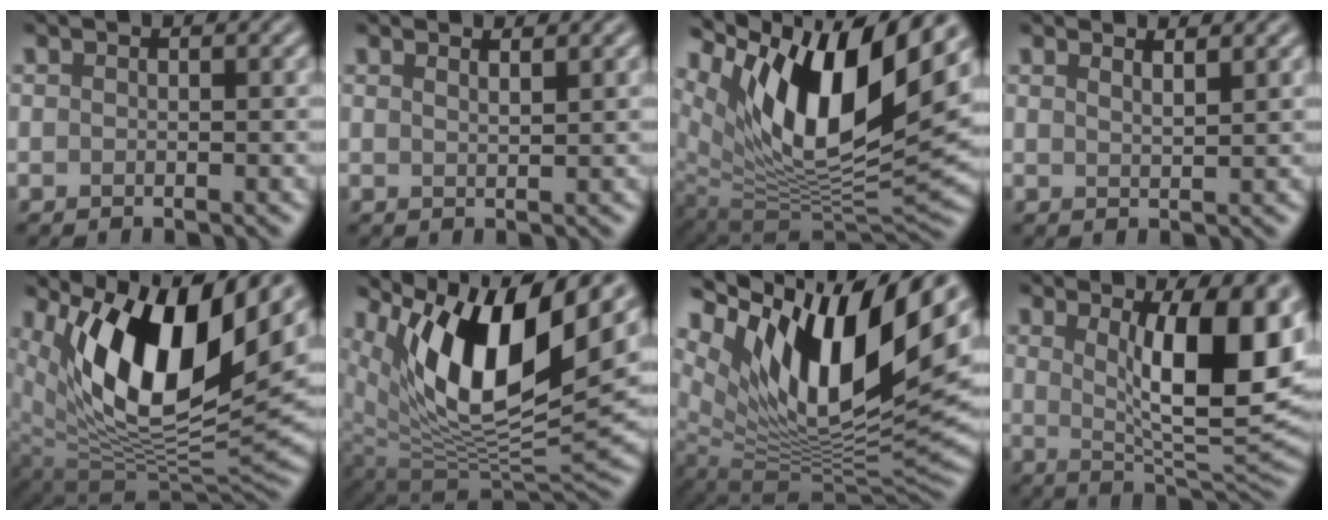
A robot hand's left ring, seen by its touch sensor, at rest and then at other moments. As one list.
[{"total": 1.5, "force": [1.2, 0.4, 0.8], "torque": [-0.002, 0.002, 0.009]}, {"total": 13.8, "force": [6.5, 5.2, 11.0], "torque": [-0.192, -0.009, 0.122]}, {"total": 1.9, "force": [1.5, 0.5, 1.0], "torque": [-0.004, 0.005, 0.013]}, {"total": 13.1, "force": [5.3, 5.8, 10.5], "torque": [-0.186, -0.019, 0.102]}, {"total": 12.3, "force": [5.5, 4.5, 10.0], "torque": [-0.173, -0.013, 0.108]}, {"total": 15.0, "force": [6.4, 6.1, 12.2], "torque": [-0.215, -0.004, 0.116]}, {"total": 11.7, "force": [2.6, 3.5, 10.9], "torque": [-0.149, -0.006, 0.044]}]